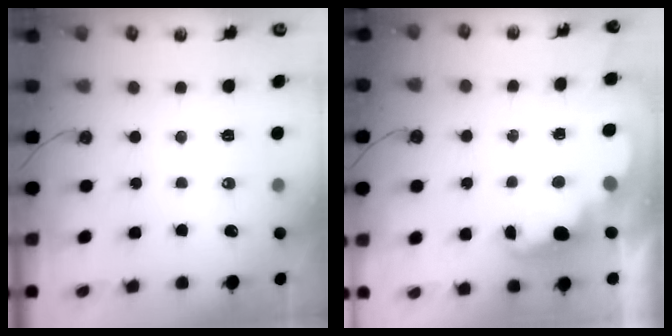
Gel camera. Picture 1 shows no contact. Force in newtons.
{"total": 2.3, "press": 2.3, "slide": 0.5}